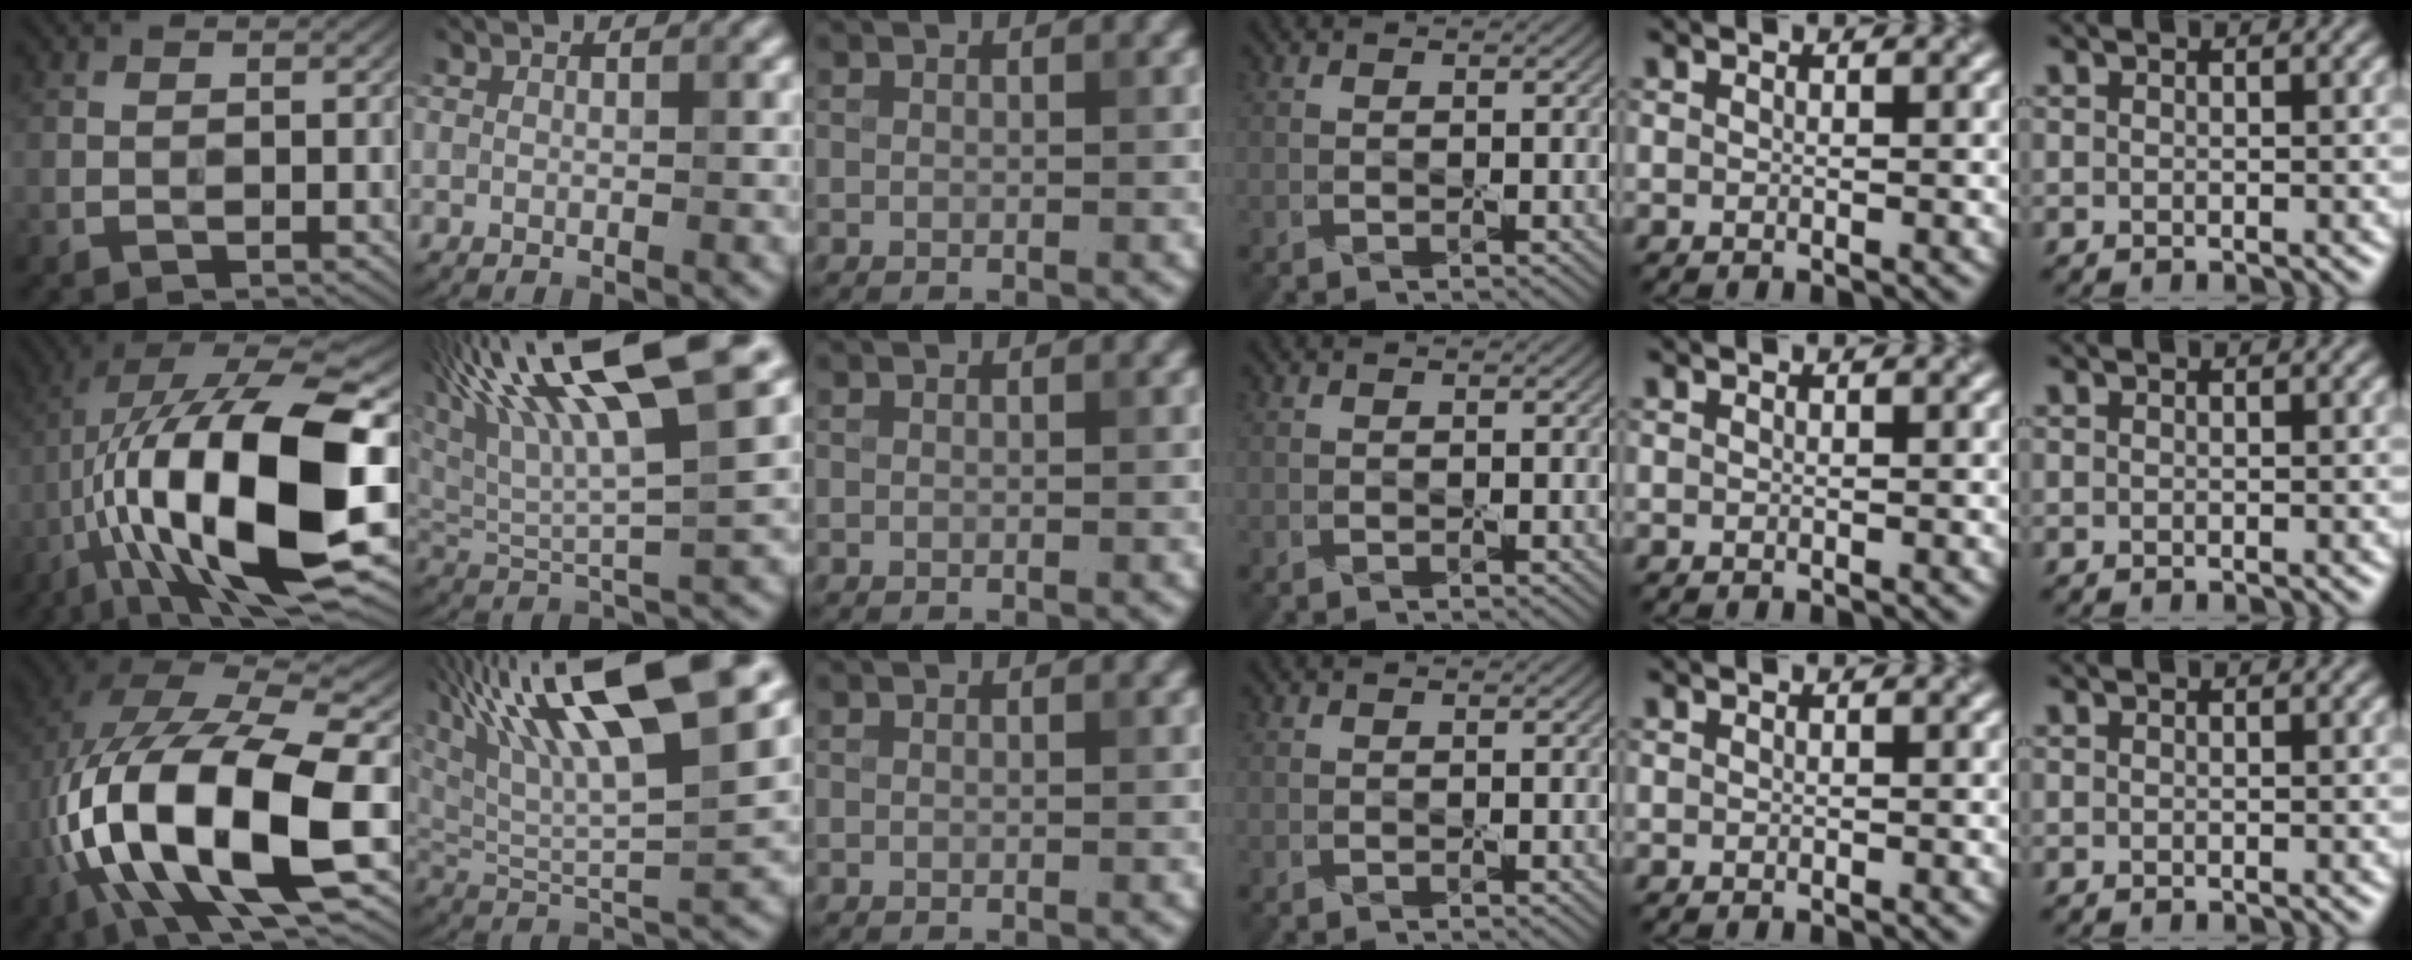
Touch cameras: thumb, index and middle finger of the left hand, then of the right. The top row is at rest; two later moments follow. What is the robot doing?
{"motion": "peel", "object": "tape"}